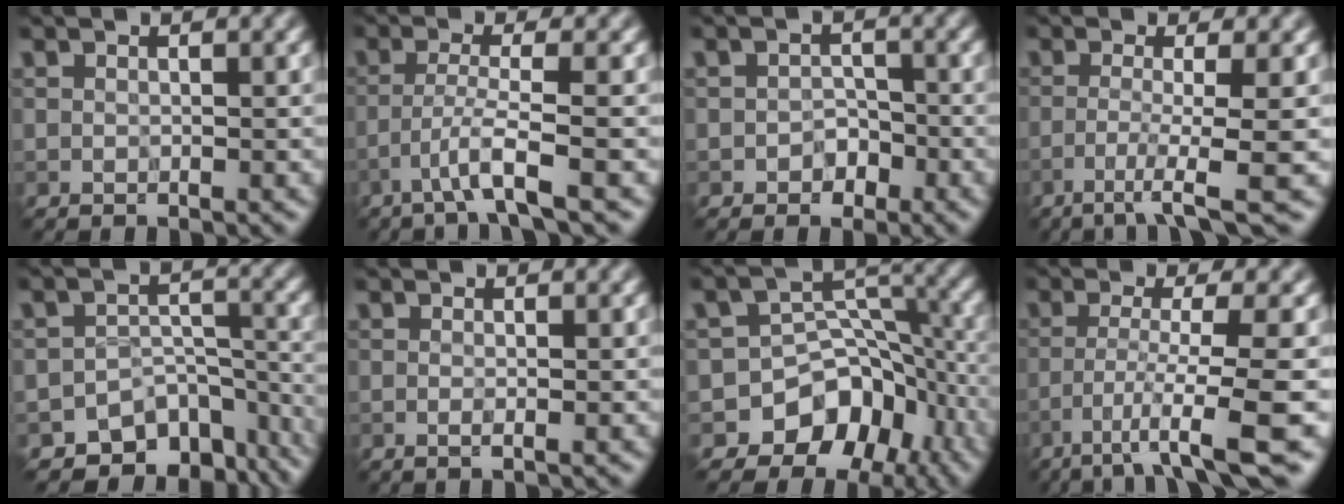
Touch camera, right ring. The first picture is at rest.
{"total": 3.2, "force": [-1.8, 0.0, 2.7], "torque": [-0.045, 0.010, -0.049]}
{"total": 1.8, "force": [-1.0, 1.4, 0.6], "torque": [-0.004, 0.004, -0.019]}
{"total": 4.5, "force": [-1.9, 0.3, 4.0], "torque": [-0.067, -0.001, -0.046]}
{"total": 9.4, "force": [-7.2, 5.7, 2.4], "torque": [-0.008, -0.002, -0.088]}
{"total": 0.8, "force": [0.0, 0.2, 0.8], "torque": [-0.011, -0.006, -0.003]}
{"total": 7.8, "force": [-4.4, 6.2, 1.8], "torque": [-0.003, 0.022, -0.085]}
{"total": 6.5, "force": [-3.4, 0.4, 5.5], "torque": [-0.084, -0.004, -0.061]}